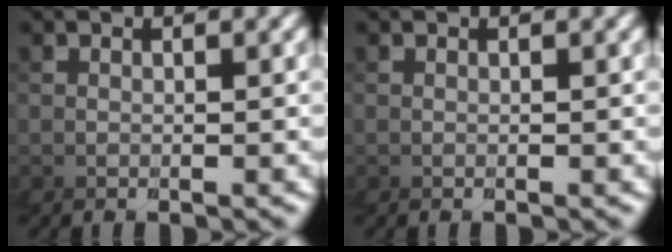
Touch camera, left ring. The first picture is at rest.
{"total": 0.0}